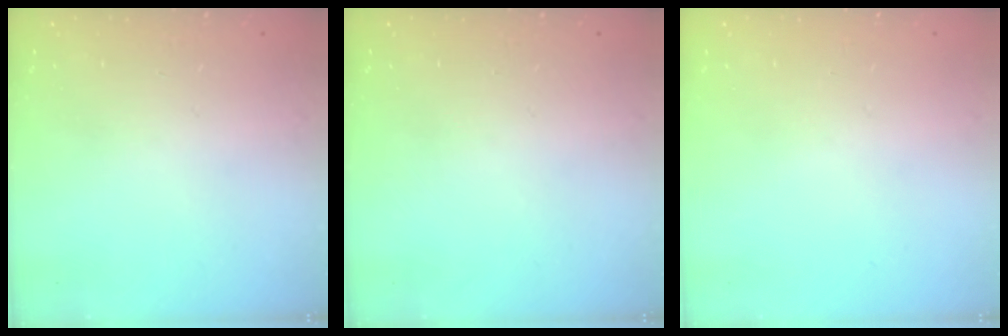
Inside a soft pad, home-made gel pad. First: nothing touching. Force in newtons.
{"total": 0.0}
{"total": 0.0}